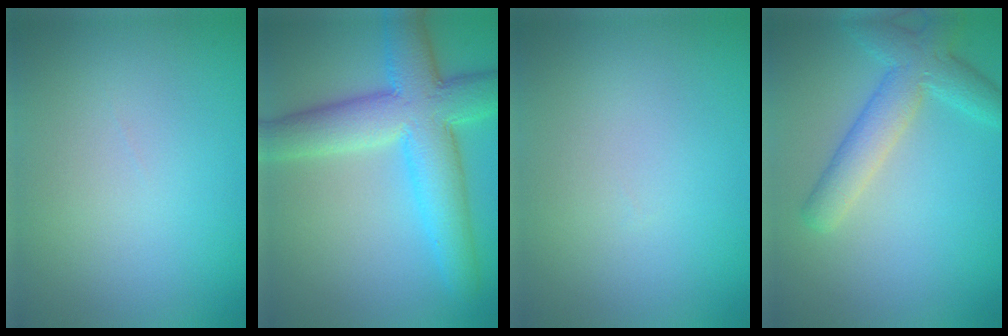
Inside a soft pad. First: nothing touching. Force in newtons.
{"total": 9.0, "press": 9.0, "slide": 0.2}
{"total": 0.0}
{"total": 4.6, "press": 4.6, "slide": 0.2}